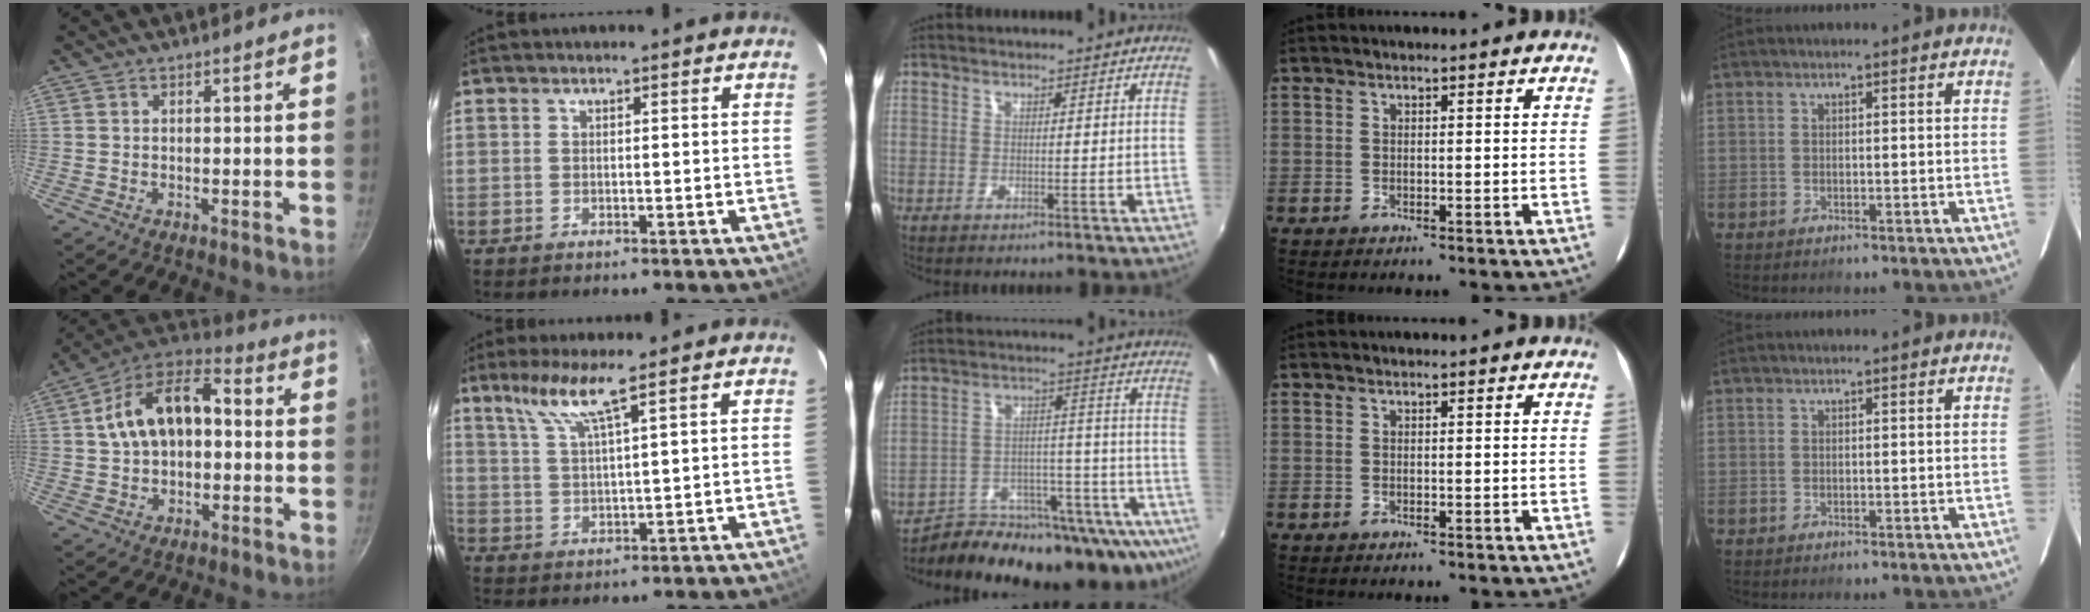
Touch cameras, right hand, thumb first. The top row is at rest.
{"thumb": {"total": 16.5, "force": [1.2, 10.4, 12.7], "torque": [-0.204, 0.044, 0.006]}, "index": {"total": 6.3, "force": [4.4, -0.6, 4.5], "torque": [-0.090, 0.000, 0.091]}, "middle": {"total": 25.1, "force": [-19.8, 8.5, 12.8], "torque": [-0.193, -0.018, -0.263]}}